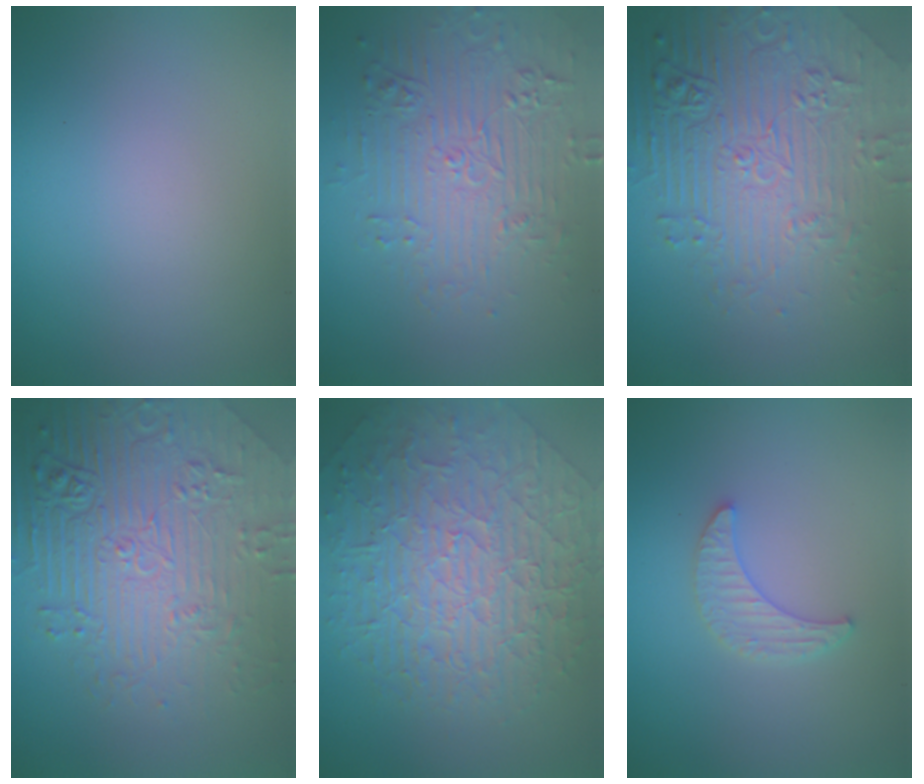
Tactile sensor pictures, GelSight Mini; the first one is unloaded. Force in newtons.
{"total": 4.8, "press": 4.2, "slide": 2.4}
{"total": 8.8, "press": 6.0, "slide": 6.4}
{"total": 8.2, "press": 6.2, "slide": 5.4}
{"total": 9.9, "press": 6.6, "slide": 7.3}
{"total": 2.2, "press": 2.2, "slide": 0.5}